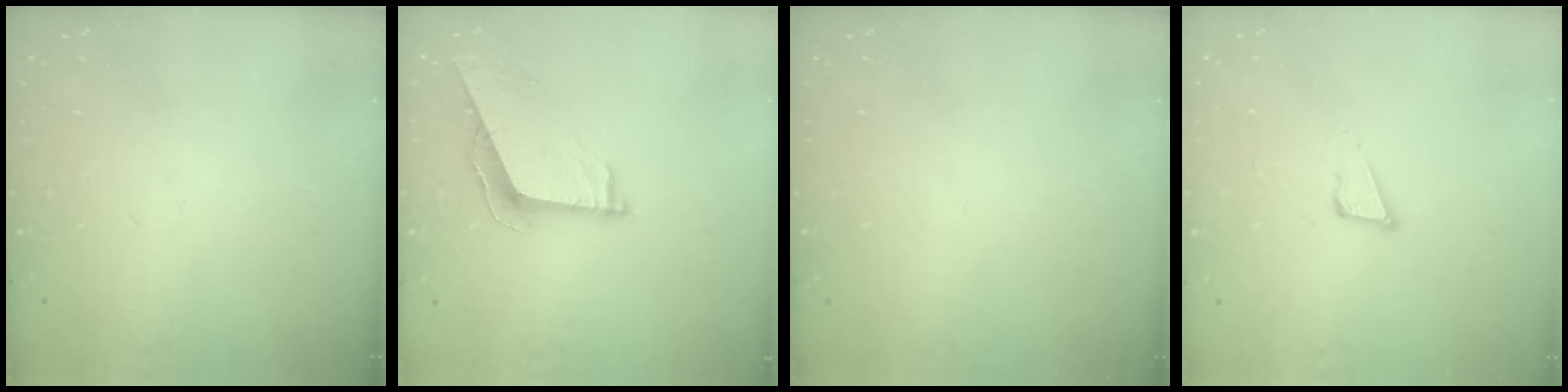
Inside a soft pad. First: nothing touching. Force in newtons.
{"total": 7.5, "press": 7.5, "slide": 0.1}
{"total": 0.0}
{"total": 3.8, "press": 3.7, "slide": 0.9}